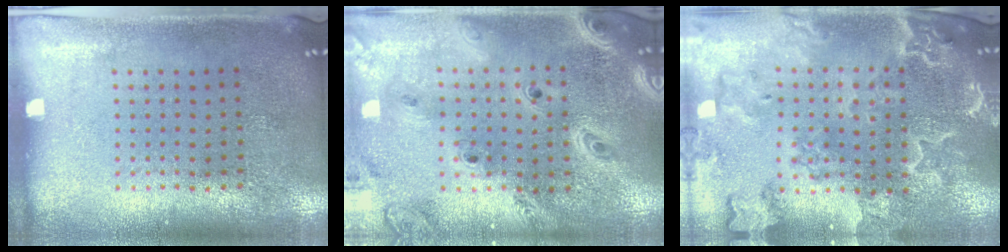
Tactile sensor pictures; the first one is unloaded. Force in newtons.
{"total": 3.2, "press": 2.6, "slide": 1.8}
{"total": 3.3, "press": 3.0, "slide": 1.5}